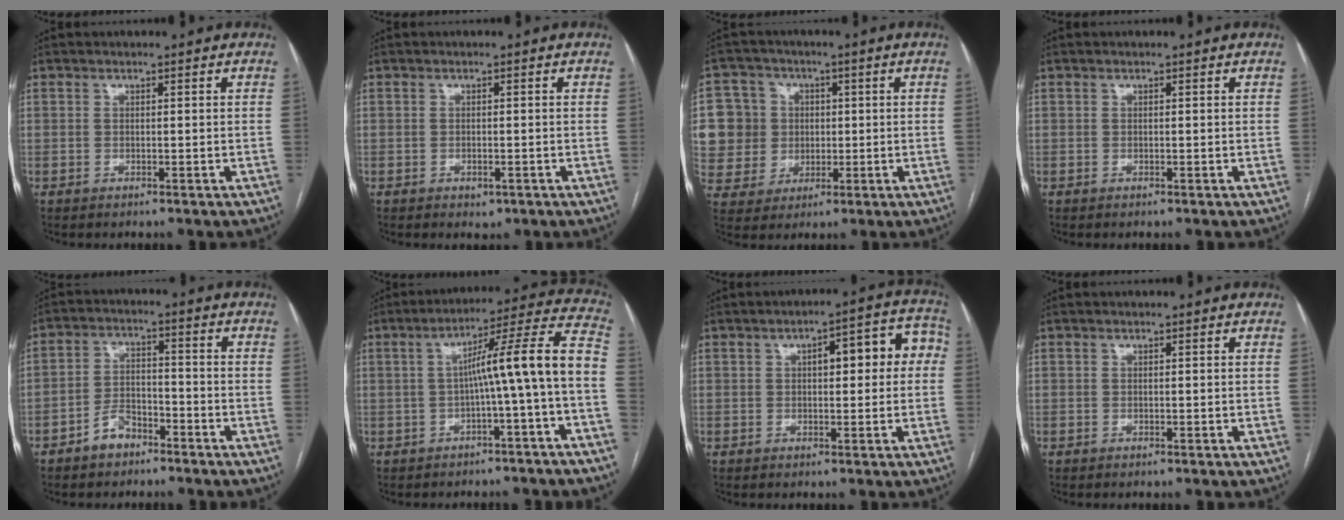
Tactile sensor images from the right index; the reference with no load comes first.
{"total": 1.4, "force": [-0.7, 0.8, 0.8], "torque": [-0.010, 0.001, -0.003]}
{"total": 12.4, "force": [1.5, 12.1, 2.5], "torque": [-0.078, 0.046, 0.045]}
{"total": 0.0}
{"total": 5.2, "force": [-3.6, 3.0, 2.3], "torque": [-0.046, 0.014, -0.064]}
{"total": 12.0, "force": [-2.1, -1.1, 11.7], "torque": [-0.158, 0.037, -0.033]}
{"total": 8.7, "force": [1.3, 3.2, 7.9], "torque": [-0.091, 0.042, 0.012]}
{"total": 0.0}